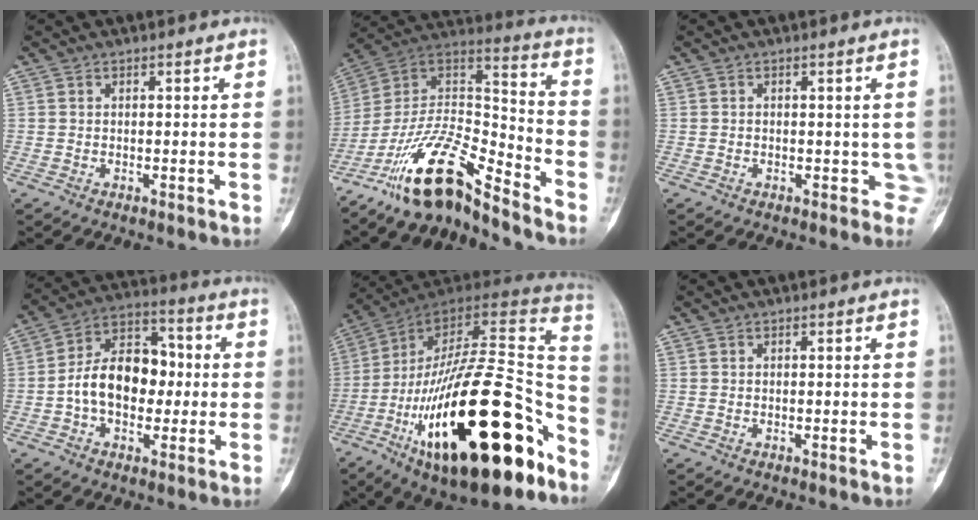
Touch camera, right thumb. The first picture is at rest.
{"total": 16.7, "force": [-13.0, 4.3, 9.5], "torque": [-0.161, 0.103, -0.243]}
{"total": 2.2, "force": [-0.4, 1.8, 1.2], "torque": [0.008, 0.003, -0.006]}
{"total": 14.1, "force": [-1.0, 9.5, 10.4], "torque": [-0.149, 0.042, -0.024]}
{"total": 36.0, "force": [-15.5, 14.0, 29.4], "torque": [-0.432, 0.057, -0.244]}
{"total": 0.0}